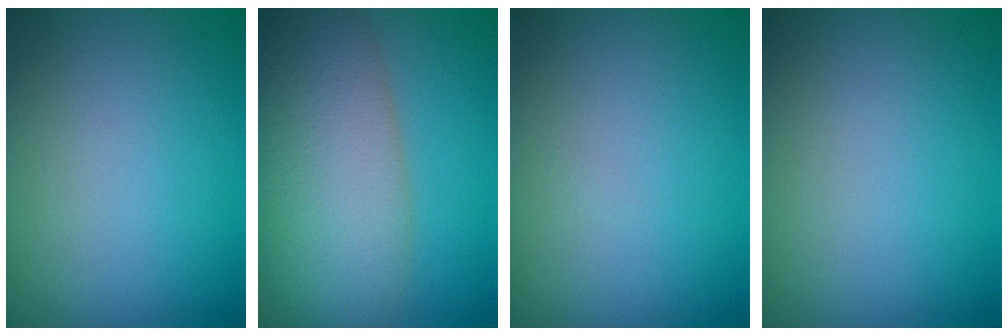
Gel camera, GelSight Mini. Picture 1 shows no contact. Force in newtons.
{"total": 10.6, "press": 10.6, "slide": 0.7}
{"total": 0.0}
{"total": 0.0}